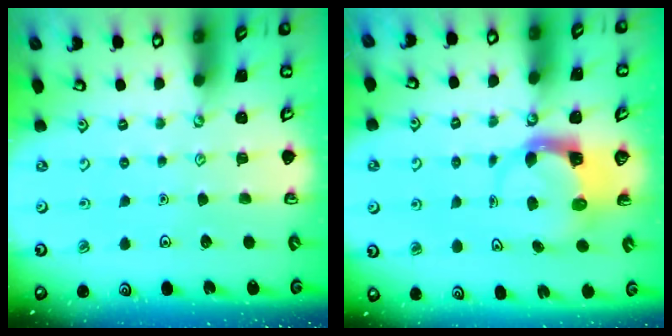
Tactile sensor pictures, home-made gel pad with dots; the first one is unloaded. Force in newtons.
{"total": 3.6, "press": 3.6, "slide": 0.5}